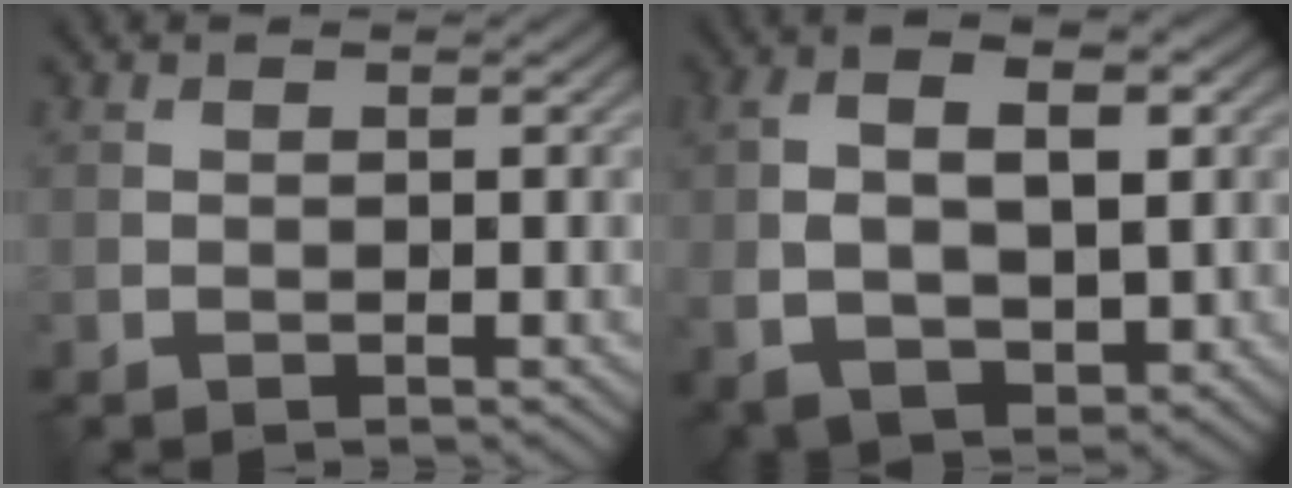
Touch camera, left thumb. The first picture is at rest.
{"total": 9.4, "force": [0.6, 4.9, 7.9], "torque": [-0.161, -0.002, 0.013]}